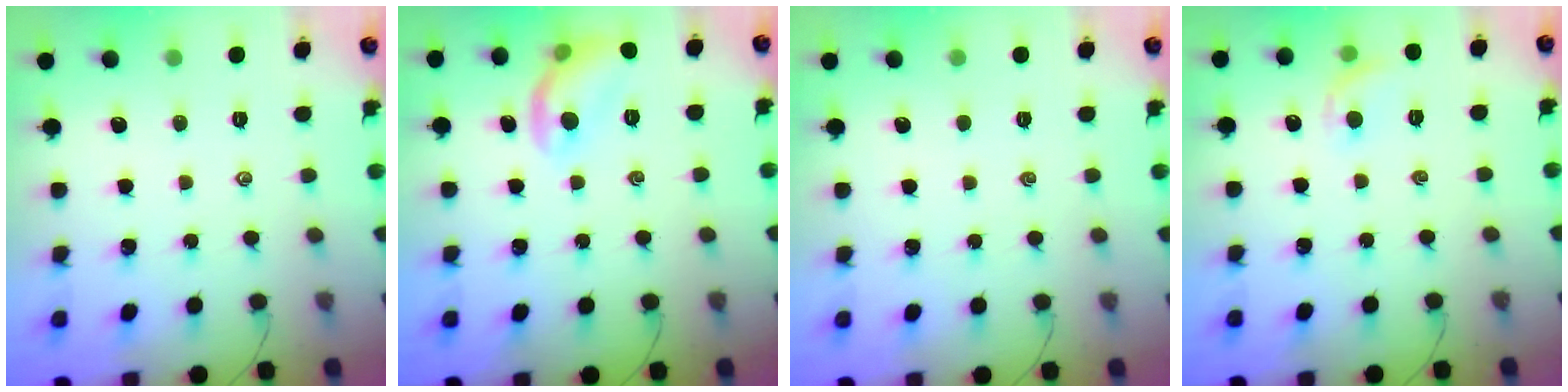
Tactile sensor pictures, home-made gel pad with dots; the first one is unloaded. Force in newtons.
{"total": 9.4, "press": 9.3, "slide": 1.3}
{"total": 0.0}
{"total": 6.5, "press": 6.3, "slide": 1.4}